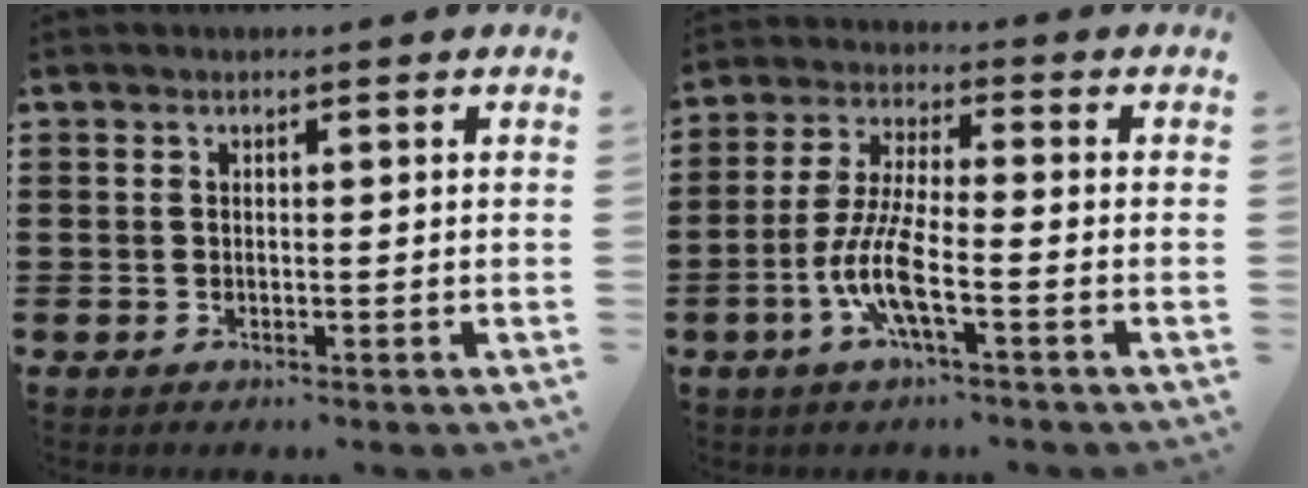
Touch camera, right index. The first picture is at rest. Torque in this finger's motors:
{"motor_torque": [2.14, 0.00, 0.75, 0.21]}